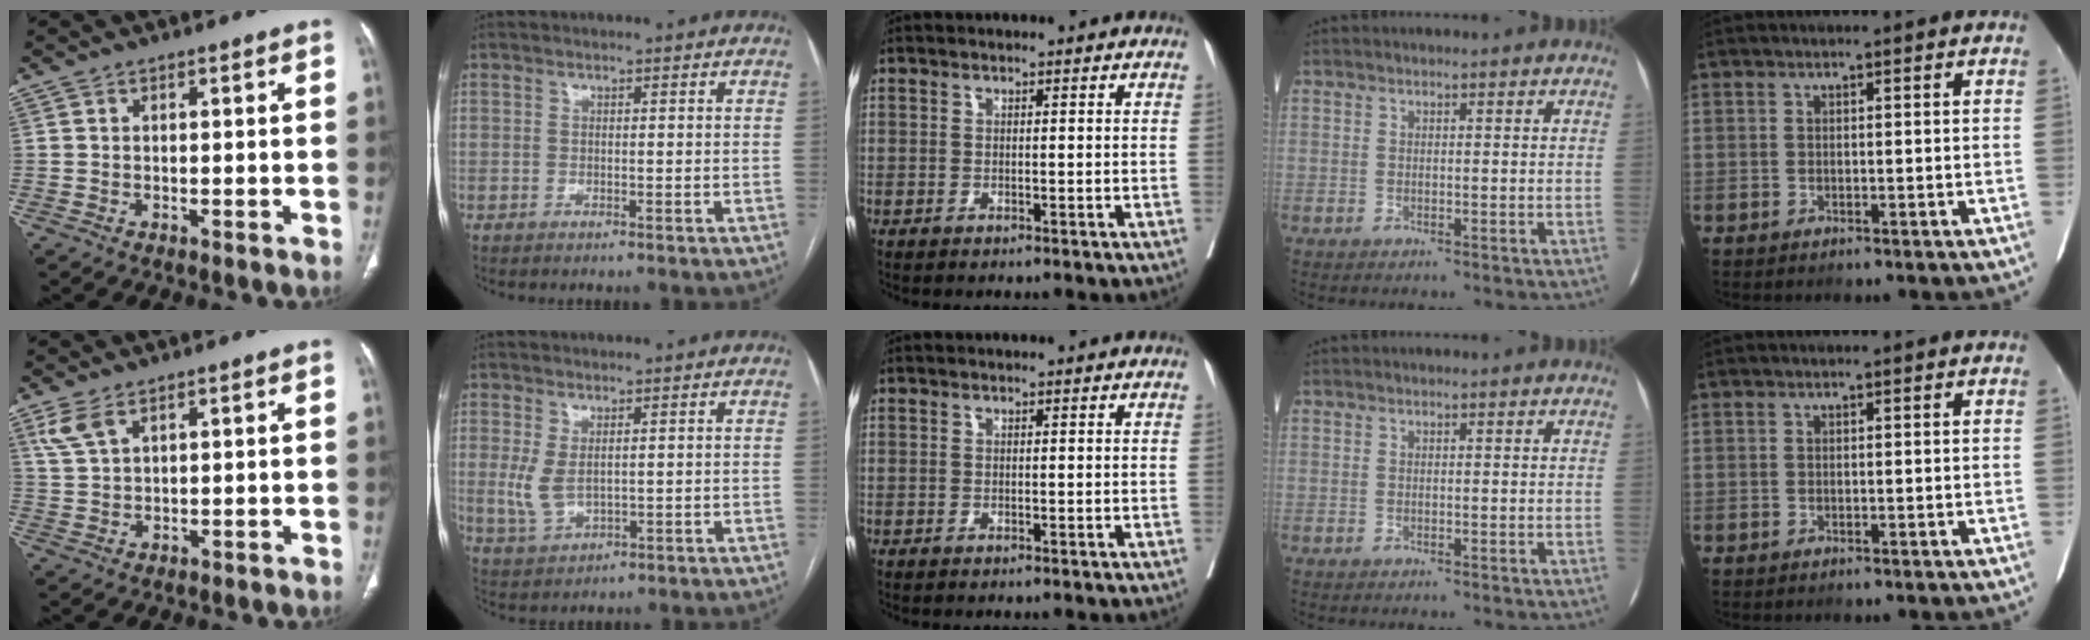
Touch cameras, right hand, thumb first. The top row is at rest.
{"thumb": {"total": 4.2, "force": [2.6, 1.9, 2.8], "torque": [-0.064, -0.001, 0.064]}, "index": {"total": 4.4, "force": [0.5, 2.2, 3.7], "torque": [-0.088, -0.002, 0.021]}}